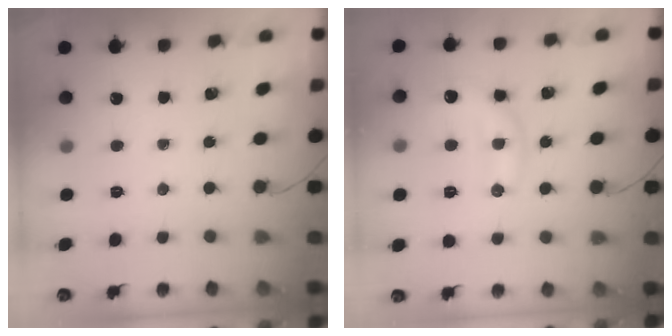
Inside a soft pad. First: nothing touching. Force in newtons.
{"total": 9.9, "press": 9.9, "slide": 0.3}